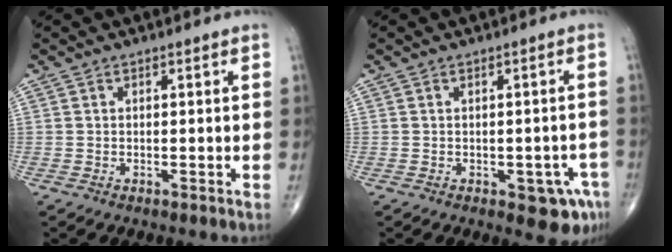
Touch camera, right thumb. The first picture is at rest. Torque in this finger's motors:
{"motor_torque": [0.74, 0.77, 0.44, -0.62, 0.13]}